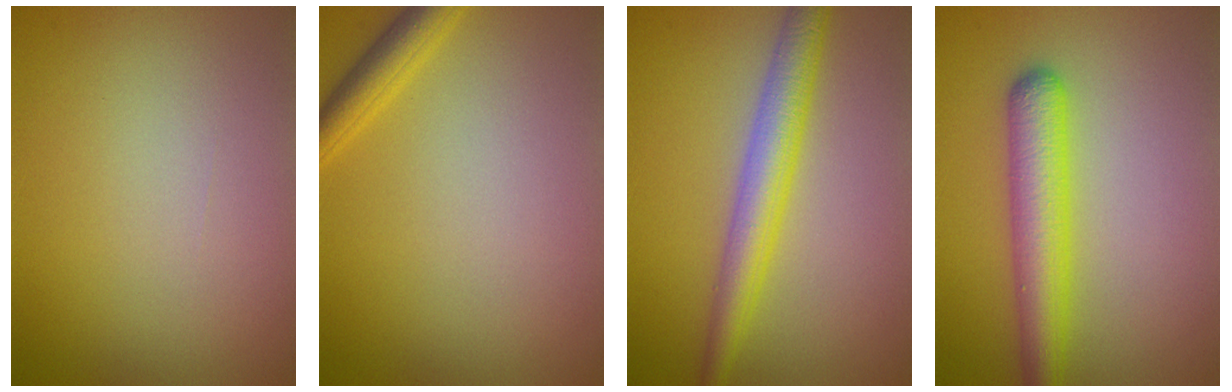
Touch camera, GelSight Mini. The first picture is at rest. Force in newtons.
{"total": 2.4, "press": 2.4, "slide": 0.2}
{"total": 4.3, "press": 4.3, "slide": 0.1}
{"total": 4.7, "press": 4.7, "slide": 0.1}